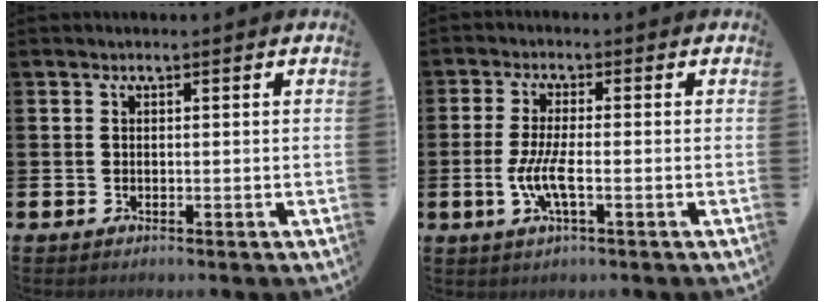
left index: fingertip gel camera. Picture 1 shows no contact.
{"total": 4.3, "force": [-1.2, 1.0, 4.1], "torque": [-0.091, -0.001, -0.025]}